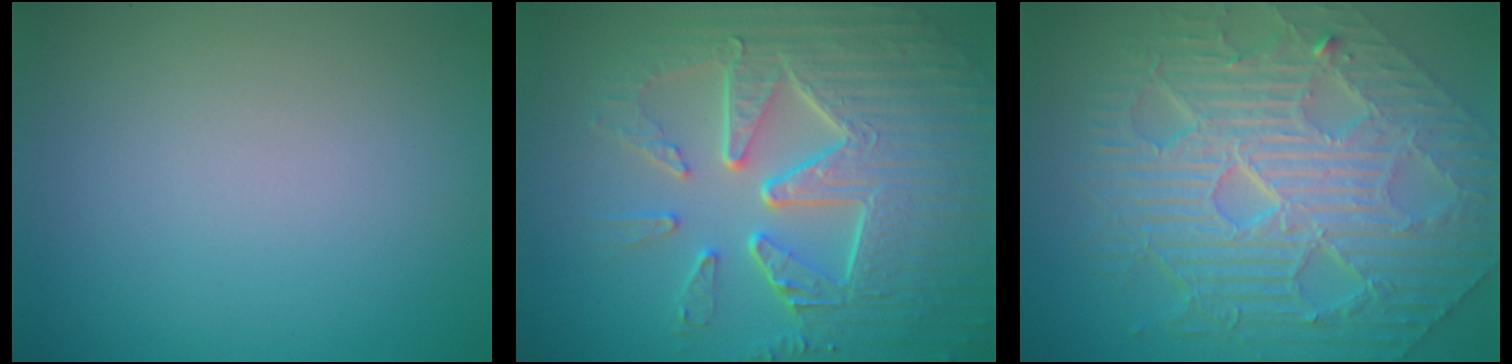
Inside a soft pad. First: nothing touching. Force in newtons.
{"total": 9.6, "press": 6.5, "slide": 7.1}
{"total": 10.6, "press": 7.5, "slide": 7.5}